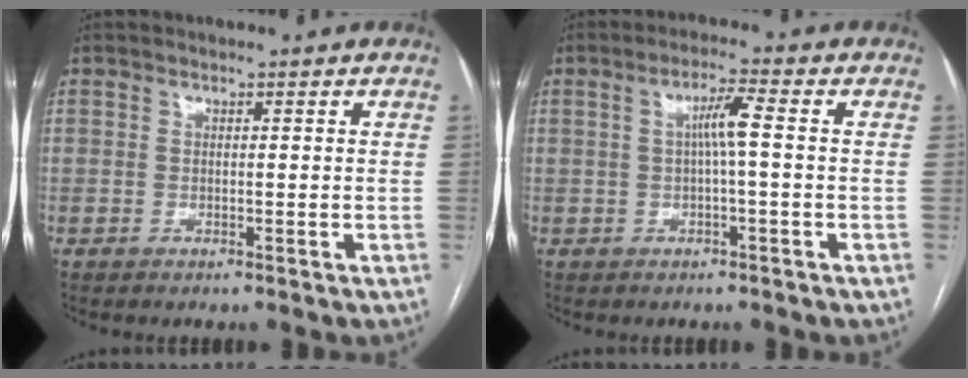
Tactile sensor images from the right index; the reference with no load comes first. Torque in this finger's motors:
{"motor_torque": [0.59, 0.00, 0.14, 0.09]}